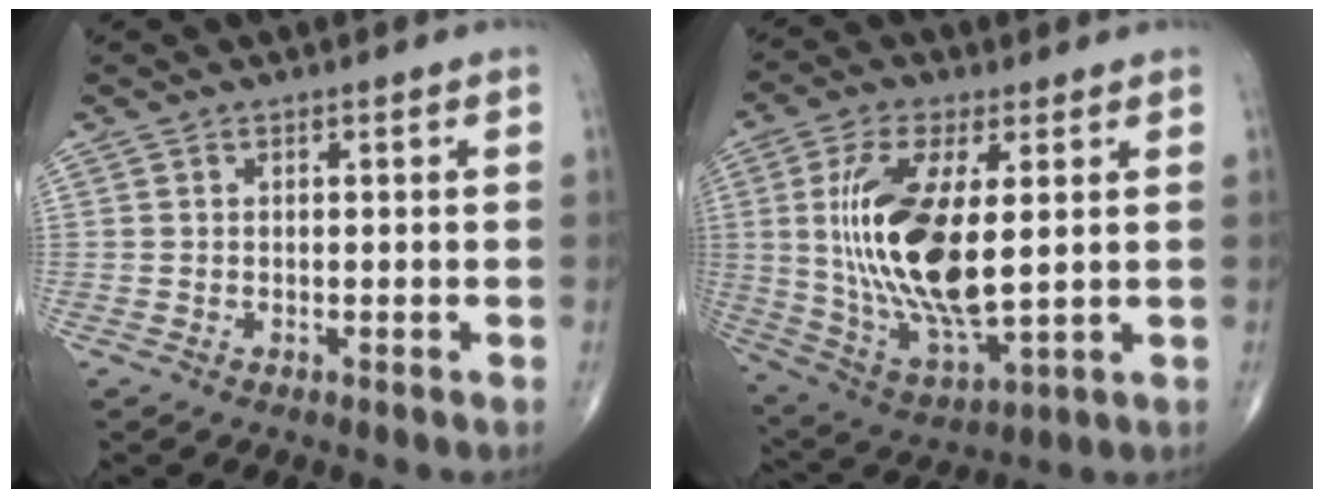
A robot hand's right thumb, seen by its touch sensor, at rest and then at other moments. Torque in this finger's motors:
{"motor_torque": [1.08, 3.92, 1.84, 0.17, 0.27]}